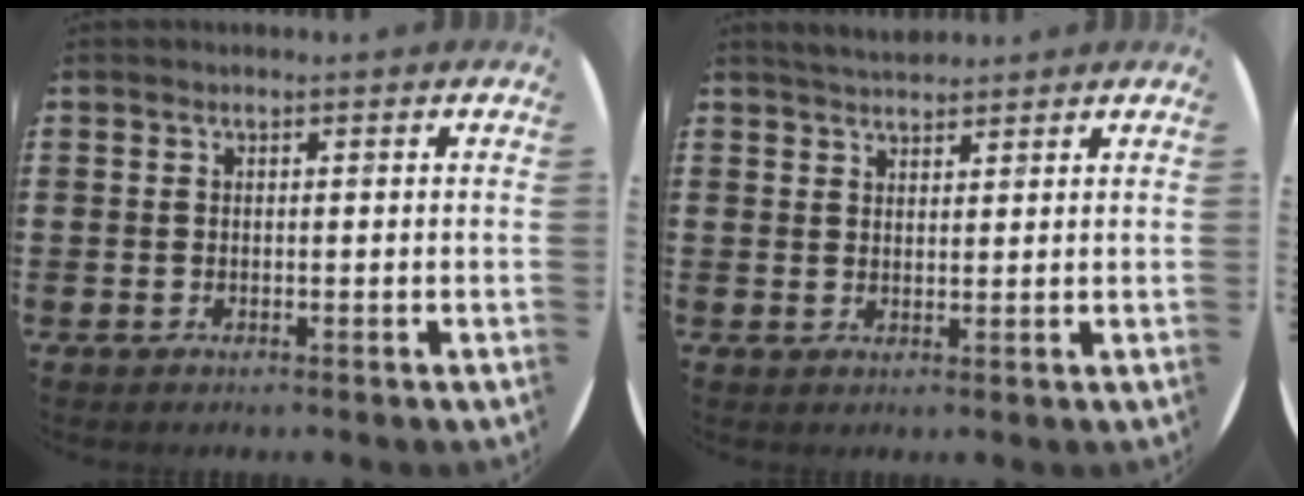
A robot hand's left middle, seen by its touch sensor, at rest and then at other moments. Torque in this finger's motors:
{"motor_torque": [0.47, -0.43, 0.00, 0.00]}